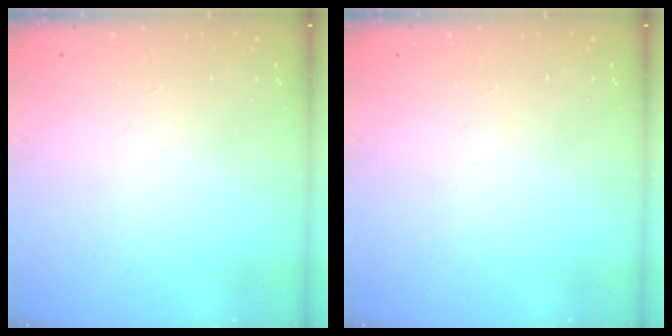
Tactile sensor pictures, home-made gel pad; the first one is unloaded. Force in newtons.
{"total": 0.0}